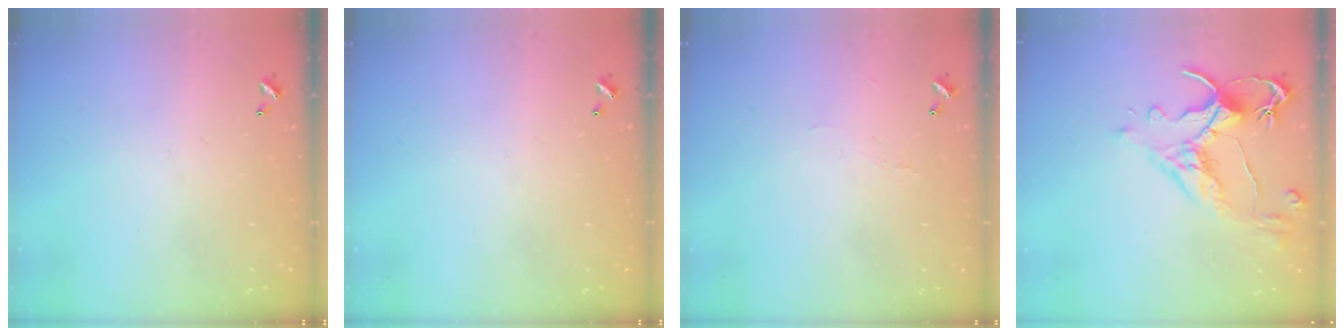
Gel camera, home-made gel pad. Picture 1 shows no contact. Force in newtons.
{"total": 0.0}
{"total": 0.9, "press": 0.7, "slide": 0.6}
{"total": 3.2, "press": 2.8, "slide": 1.5}